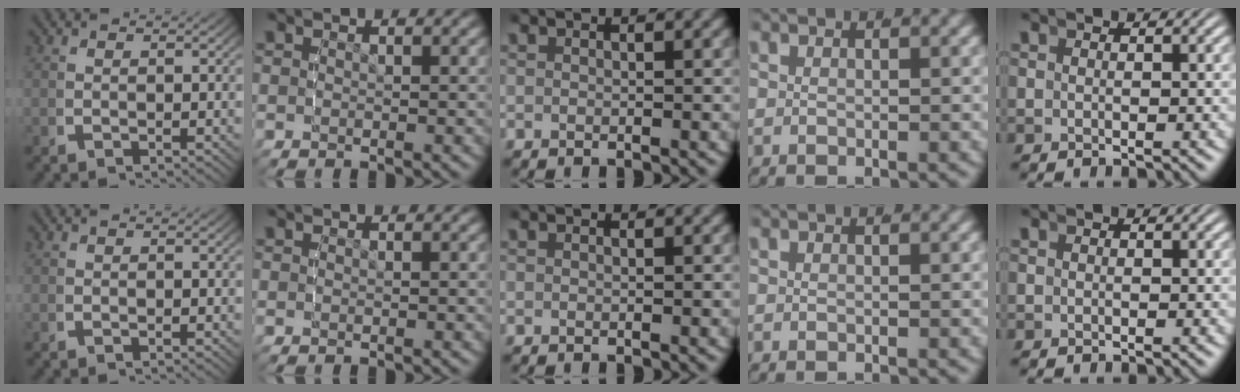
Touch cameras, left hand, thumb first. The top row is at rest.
{}